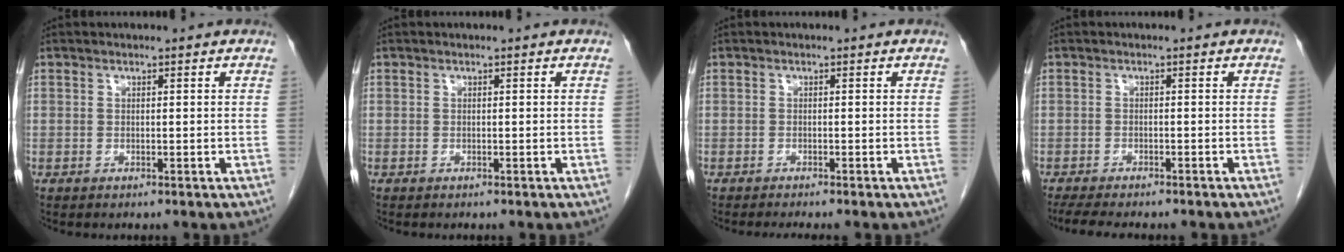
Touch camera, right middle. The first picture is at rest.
{"total": 0.0}
{"total": 2.9, "force": [-2.5, -0.1, 1.4], "torque": [-0.014, -0.003, -0.034]}
{"total": 8.4, "force": [-7.1, 1.6, 4.2], "torque": [-0.059, -0.010, -0.101]}